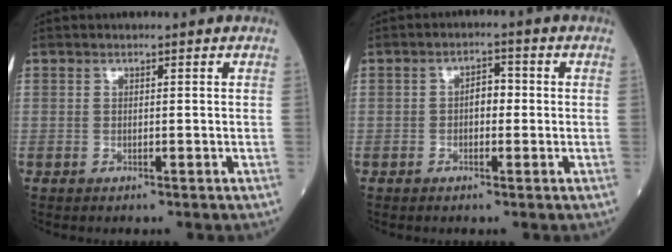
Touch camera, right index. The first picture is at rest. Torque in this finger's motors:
{"motor_torque": [0.47, -0.09, 0.27, 0.06]}